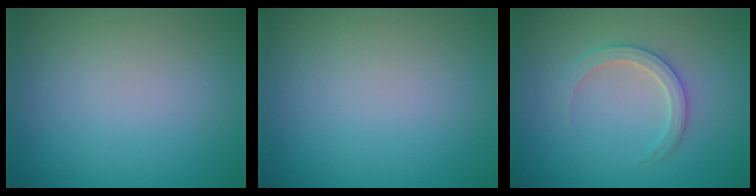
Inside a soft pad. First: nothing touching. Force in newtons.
{"total": 0.0}
{"total": 2.5, "press": 2.5, "slide": 0.3}